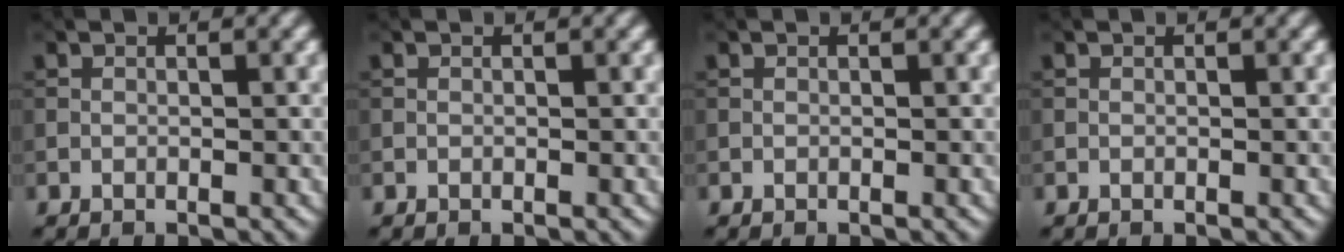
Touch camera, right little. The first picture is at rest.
{"total": 0.0}
{"total": 0.0}
{"total": 0.0}